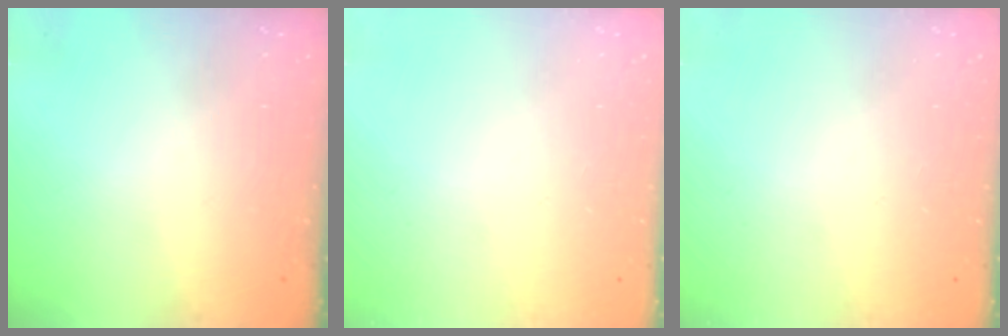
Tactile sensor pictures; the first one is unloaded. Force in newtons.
{"total": 0.0}
{"total": 0.0}